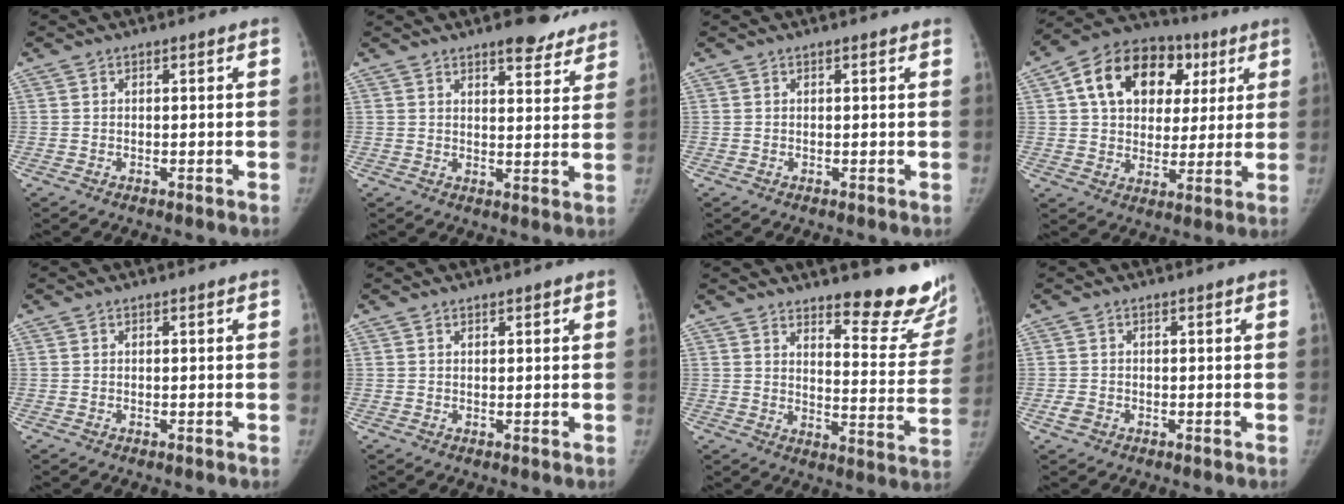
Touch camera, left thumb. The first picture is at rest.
{"total": 8.9, "force": [7.1, 3.1, 4.4], "torque": [-0.023, -0.040, 0.087]}
{"total": 0.9, "force": [0.7, 0.2, 0.5], "torque": [-0.006, 0.001, 0.008]}
{"total": 19.7, "force": [6.6, 14.3, 11.9], "torque": [-0.155, 0.018, 0.102]}
{"total": 0.0}
{"total": 0.6, "force": [0.5, 0.3, 0.3], "torque": [0.000, -0.002, 0.008]}
{"total": 16.9, "force": [13.0, 4.4, 9.8], "torque": [-0.080, -0.119, 0.162]}
{"total": 1.7, "force": [-1.0, 1.3, 0.6], "torque": [-0.008, 0.002, -0.016]}